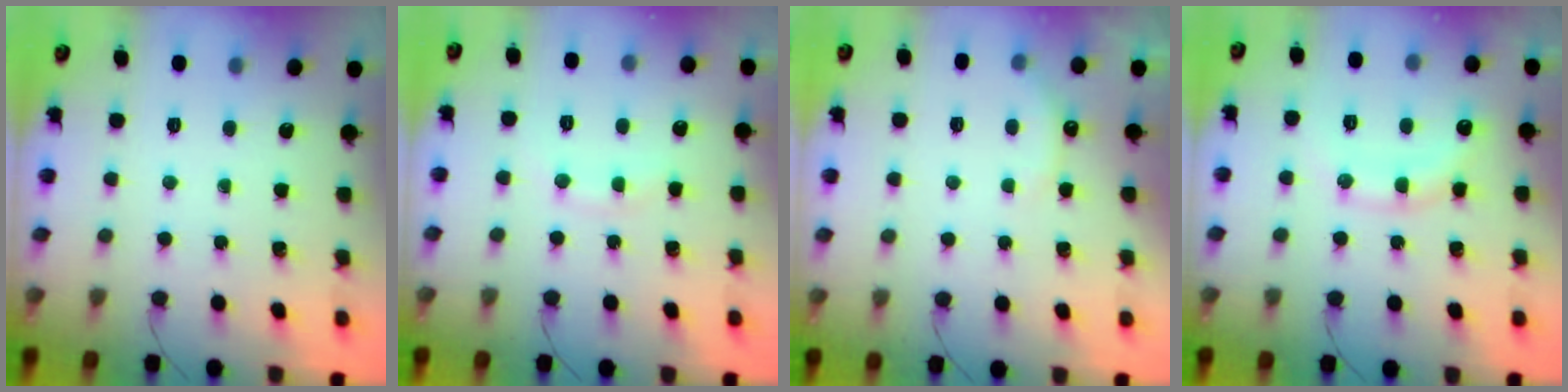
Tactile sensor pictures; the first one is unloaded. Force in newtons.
{"total": 7.4, "press": 7.2, "slide": 1.4}
{"total": 5.3, "press": 5.2, "slide": 1.1}
{"total": 11.2, "press": 11.2, "slide": 0.2}